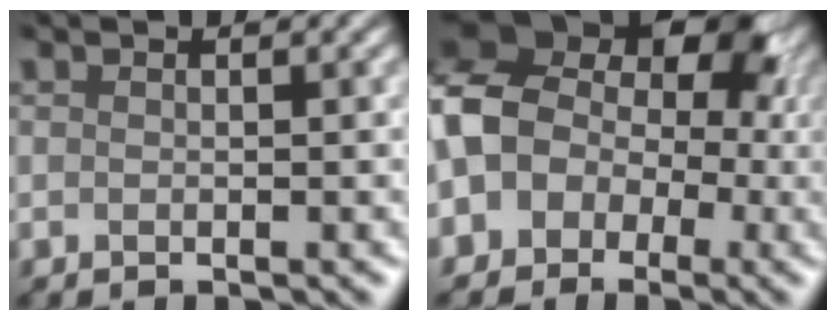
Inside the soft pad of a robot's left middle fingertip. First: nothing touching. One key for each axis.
{"total": 6.9, "fx": -0.2, "fy": 5.8, "fz": 3.7, "tx": -0.071, "ty": 0.008, "tz": -0.028}